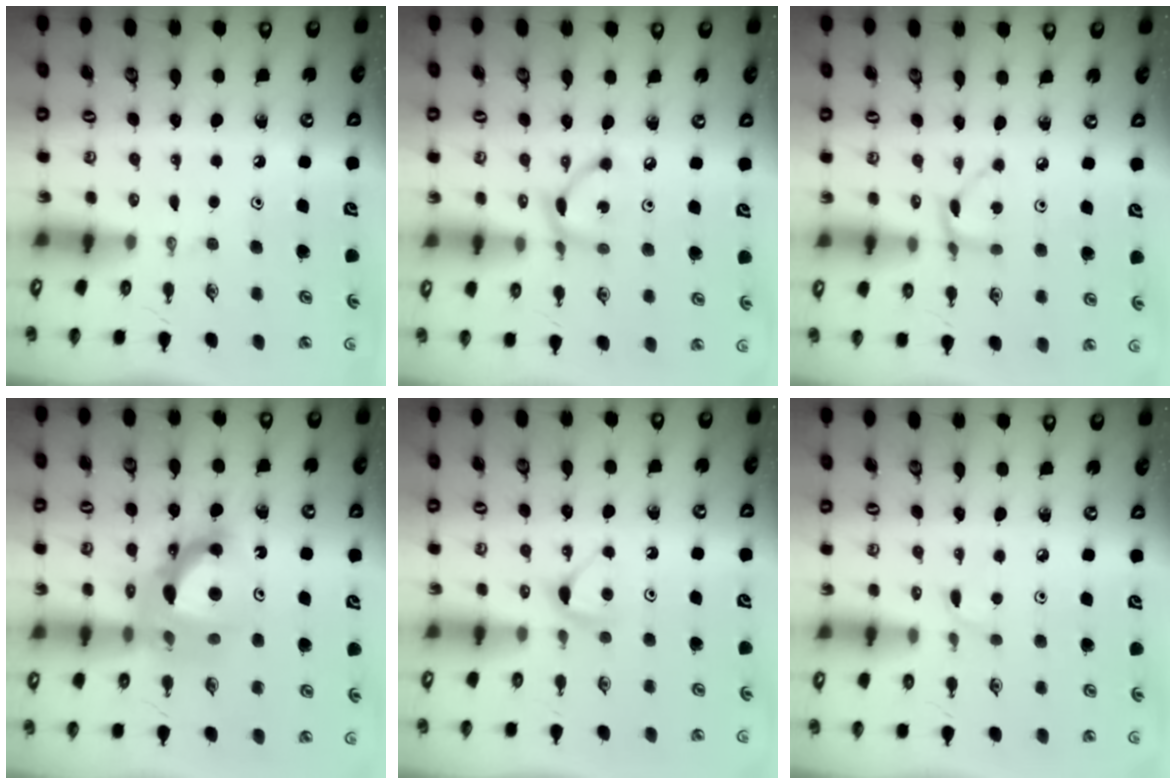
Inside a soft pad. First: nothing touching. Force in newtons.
{"total": 6.9, "press": 6.9, "slide": 0.2}
{"total": 3.6, "press": 3.6, "slide": 0.3}
{"total": 13.3, "press": 13.1, "slide": 2.8}
{"total": 6.0, "press": 6.0, "slide": 0.8}
{"total": 1.9, "press": 1.9, "slide": 0.2}